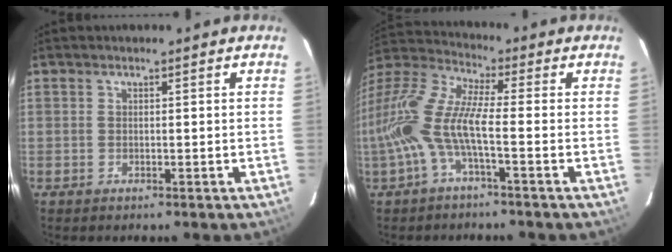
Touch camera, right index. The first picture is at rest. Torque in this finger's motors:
{"motor_torque": [1.29, -0.85, 0.88, 0.21]}